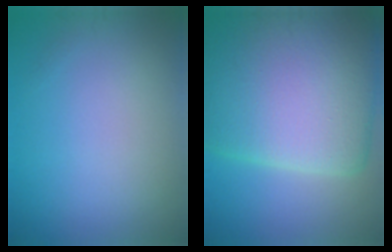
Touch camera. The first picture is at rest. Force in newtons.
{"total": 16.8, "press": 16.8, "slide": 0.3}